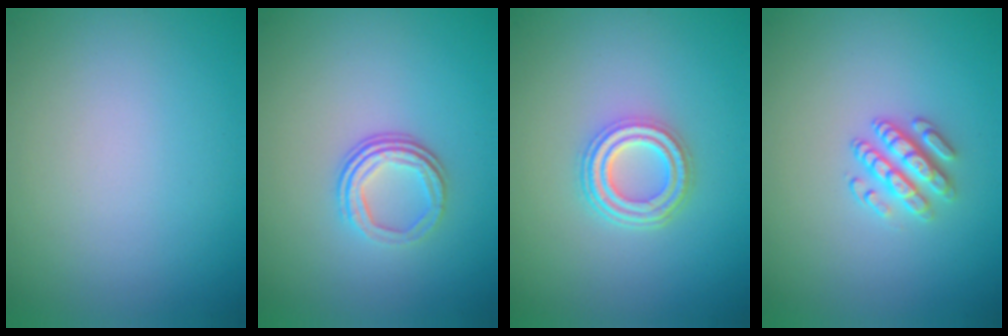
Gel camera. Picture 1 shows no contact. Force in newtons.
{"total": 3.3, "press": 2.2, "slide": 2.4}
{"total": 3.8, "press": 3.0, "slide": 2.4}
{"total": 2.7, "press": 2.5, "slide": 1.2}